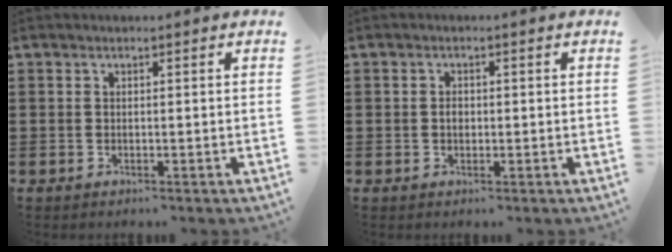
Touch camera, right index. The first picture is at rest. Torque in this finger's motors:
{"motor_torque": [1.50, 0.10, 0.26, 0.06]}